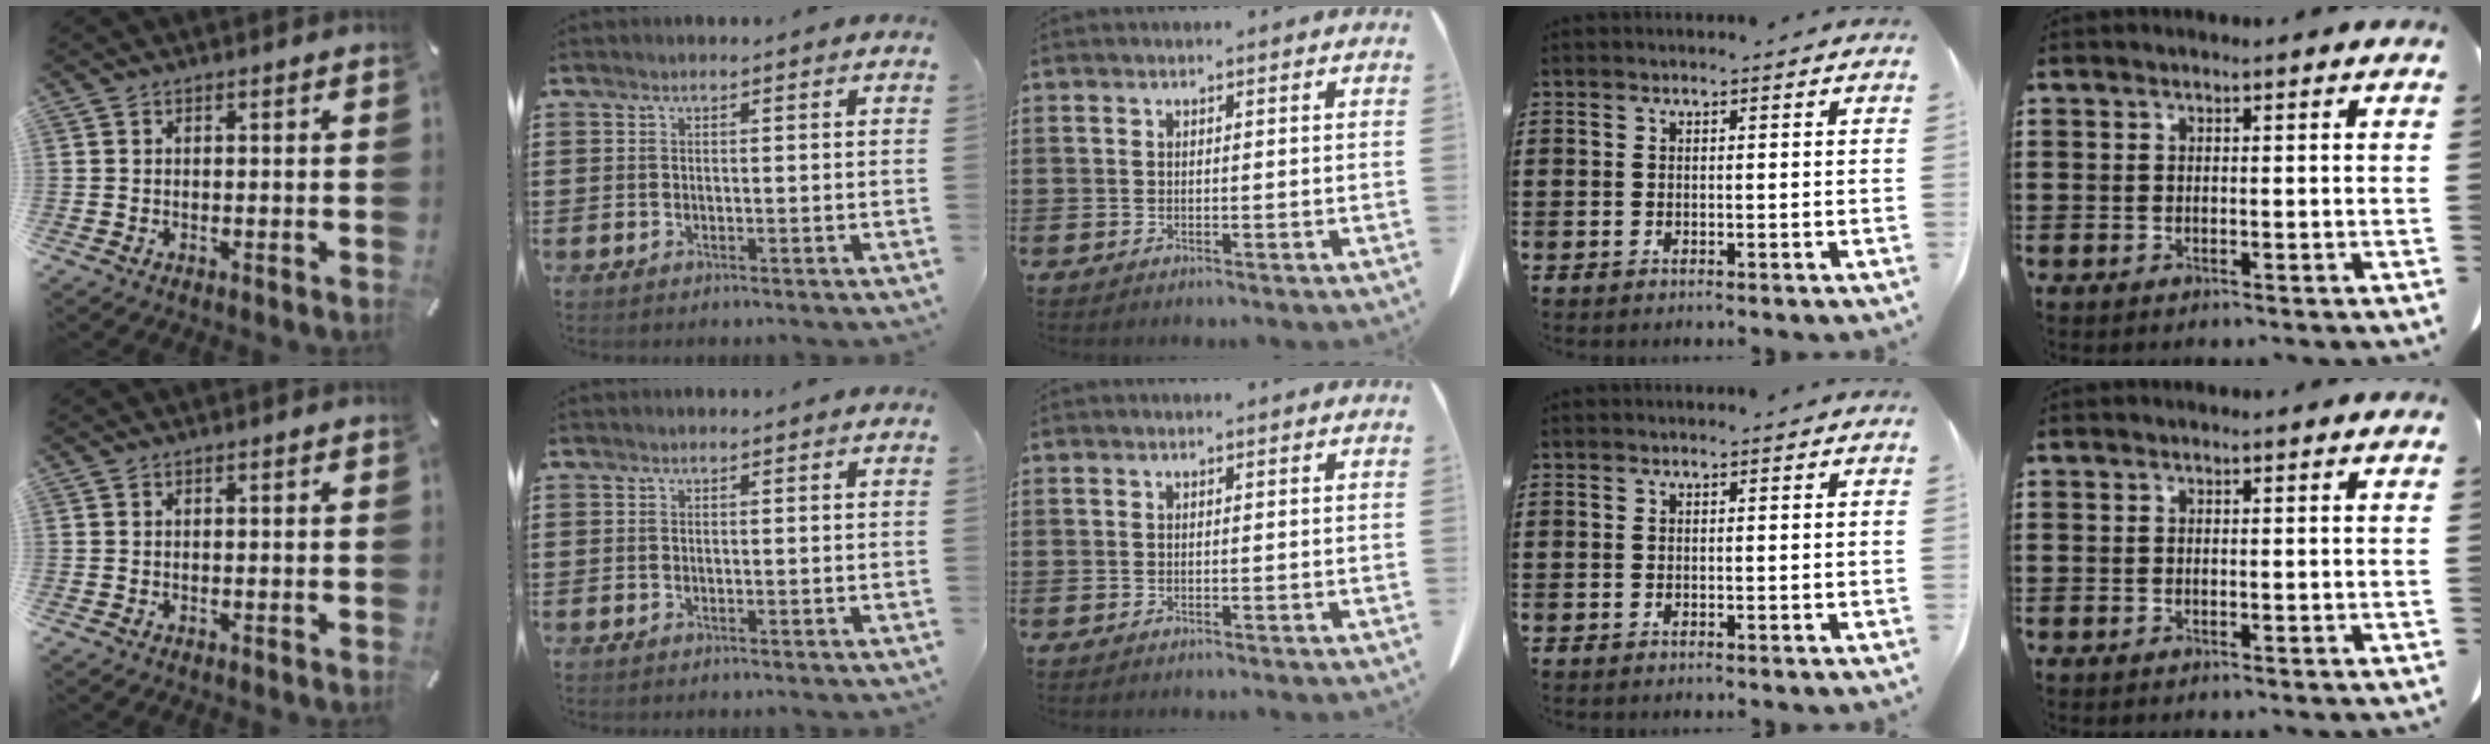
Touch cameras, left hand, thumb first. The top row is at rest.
{}